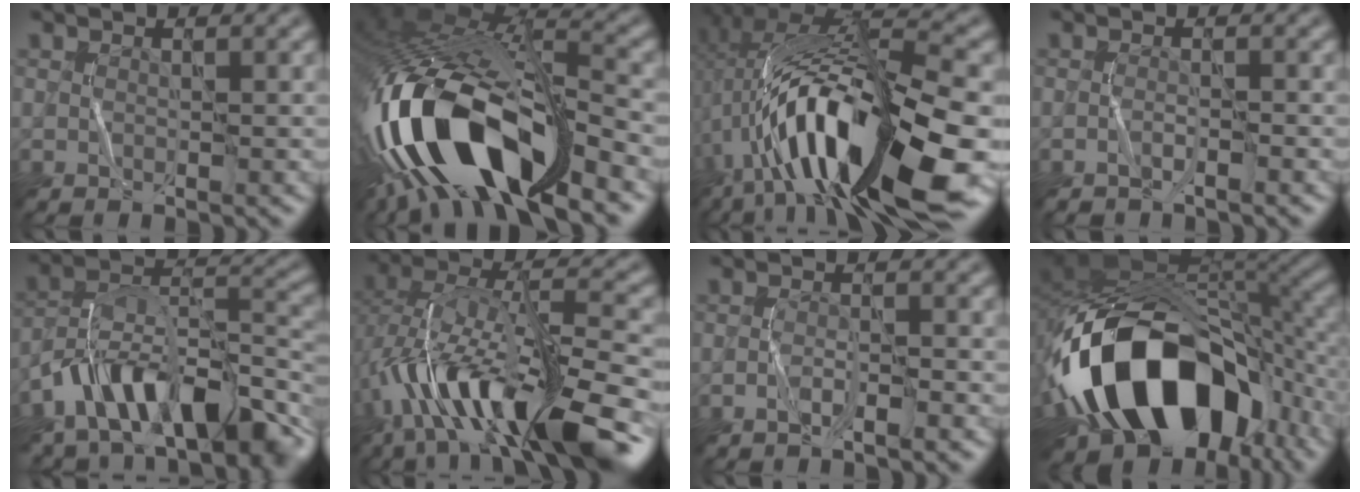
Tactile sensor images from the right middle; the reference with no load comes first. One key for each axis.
{"total": 16.9, "fx": -8.1, "fy": 7.0, "fz": 13.0, "tx": -0.256, "ty": -0.010, "tz": -0.147}
{"total": 17.5, "fx": -3.9, "fy": 6.1, "fz": 15.9, "tx": -0.278, "ty": 0.025, "tz": -0.064}
{"total": 1.0, "fx": -0.8, "fy": 0.0, "fz": 0.5, "tx": -0.009, "ty": 0.003, "tz": -0.018}
{"total": 12.3, "fx": -7.9, "fy": 5.9, "fz": 7.3, "tx": -0.118, "ty": 0.017, "tz": -0.139}
{"total": 14.1, "fx": -6.1, "fy": 5.2, "fz": 11.6, "tx": -0.204, "ty": 0.008, "tz": -0.109}
{"total": 1.7, "fx": -1.1, "fy": 0.2, "fz": 1.3, "tx": -0.024, "ty": 0.004, "tz": -0.023}
{"total": 17.6, "fx": -7.4, "fy": 10.7, "fz": 11.8, "tx": -0.200, "ty": -0.001, "tz": -0.123}